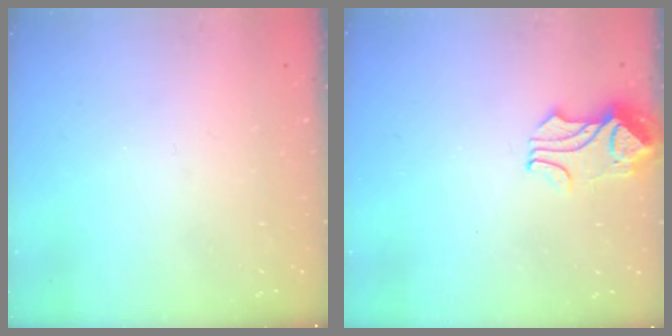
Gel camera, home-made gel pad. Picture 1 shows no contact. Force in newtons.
{"total": 2.1, "press": 2.0, "slide": 0.7}